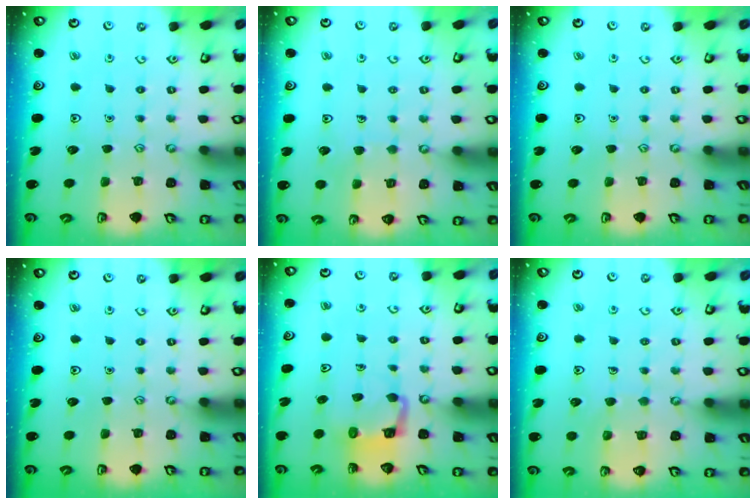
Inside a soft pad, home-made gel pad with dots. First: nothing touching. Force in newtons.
{"total": 4.9, "press": 4.9, "slide": 0.3}
{"total": 0.0}
{"total": 0.0}
{"total": 4.2, "press": 4.2, "slide": 0.2}
{"total": 6.0, "press": 6.0, "slide": 0.5}